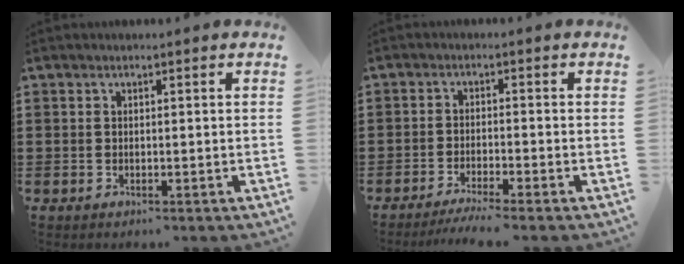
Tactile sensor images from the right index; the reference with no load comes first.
{"total": 2.6, "force": [-2.3, -0.3, 1.1], "torque": [-0.020, -0.001, -0.045]}